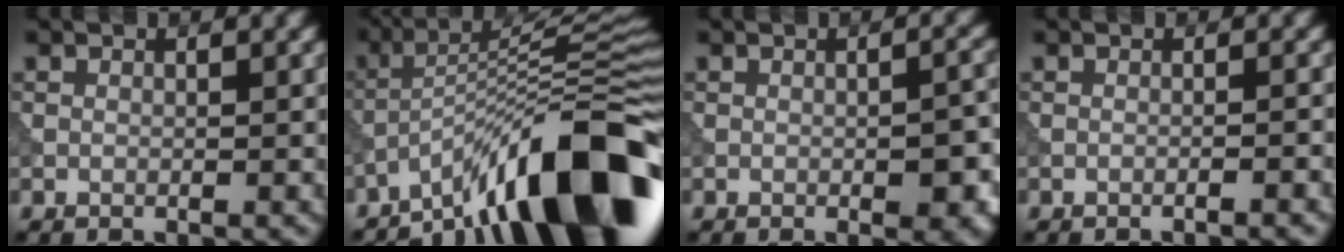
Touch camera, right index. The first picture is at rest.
{"total": 13.1, "force": [-8.7, 2.4, 9.6], "torque": [-0.128, 0.028, -0.146]}
{"total": 4.7, "force": [-1.3, 1.6, 4.2], "torque": [-0.056, -0.003, -0.013]}
{"total": 1.4, "force": [-0.7, 0.3, 1.2], "torque": [-0.013, 0.008, -0.024]}